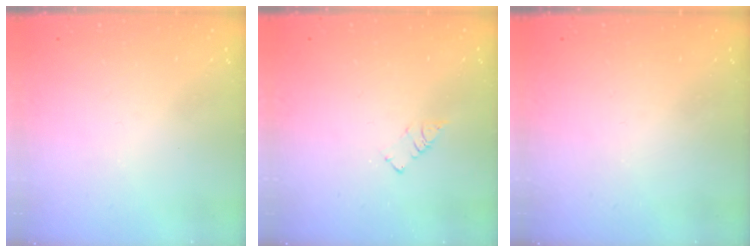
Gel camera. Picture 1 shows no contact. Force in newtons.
{"total": 2.6, "press": 2.6, "slide": 0.3}
{"total": 0.0}